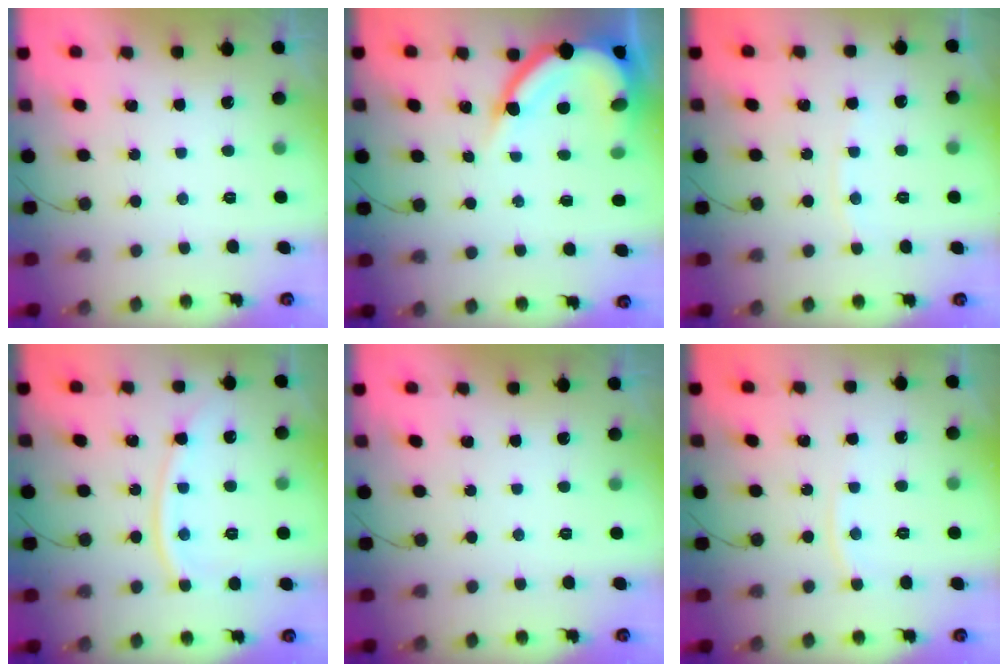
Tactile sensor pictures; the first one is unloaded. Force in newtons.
{"total": 12.7, "press": 12.7, "slide": 1.1}
{"total": 5.2, "press": 5.2, "slide": 0.6}
{"total": 11.6, "press": 11.5, "slide": 1.3}
{"total": 0.0}
{"total": 5.0, "press": 4.9, "slide": 0.7}